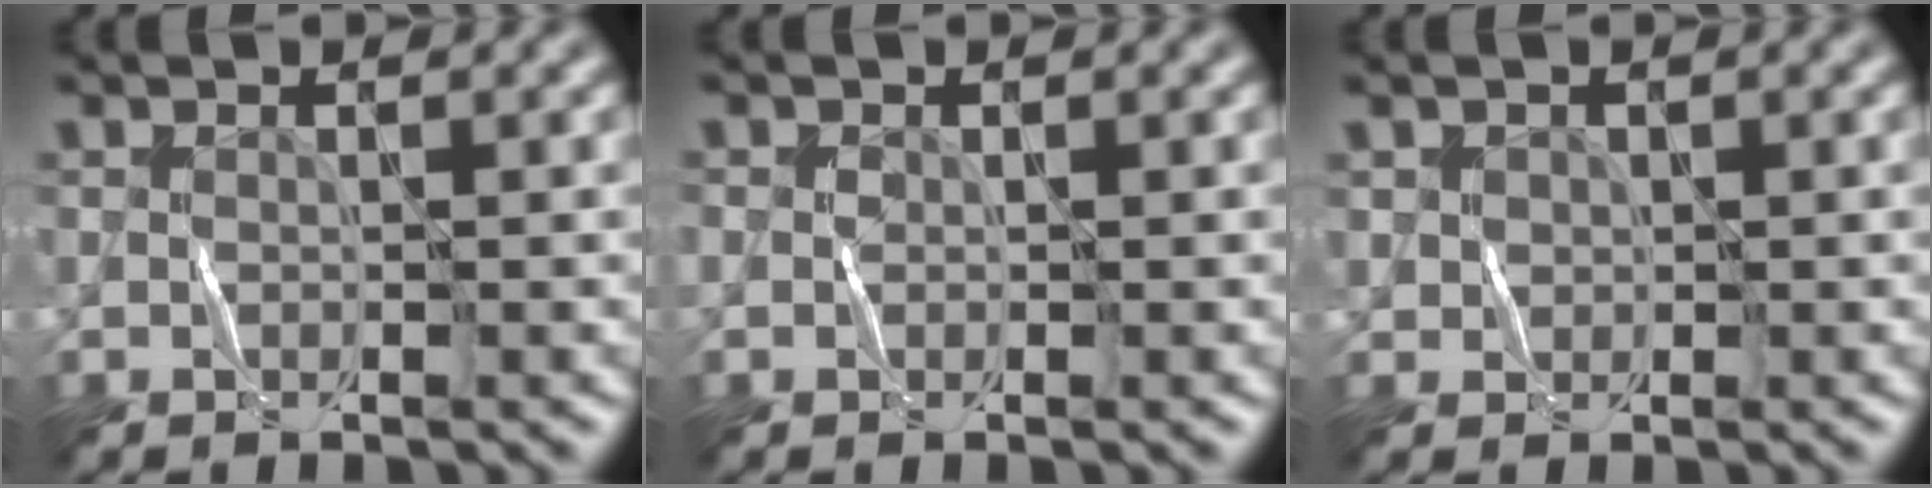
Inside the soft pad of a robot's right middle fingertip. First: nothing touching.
{"total": 0.6, "force": [0.0, 0.5, 0.3], "torque": [-0.005, 0.000, -0.002]}
{"total": 1.0, "force": [0.3, 1.0, 0.1], "torque": [0.004, -0.004, 0.011]}